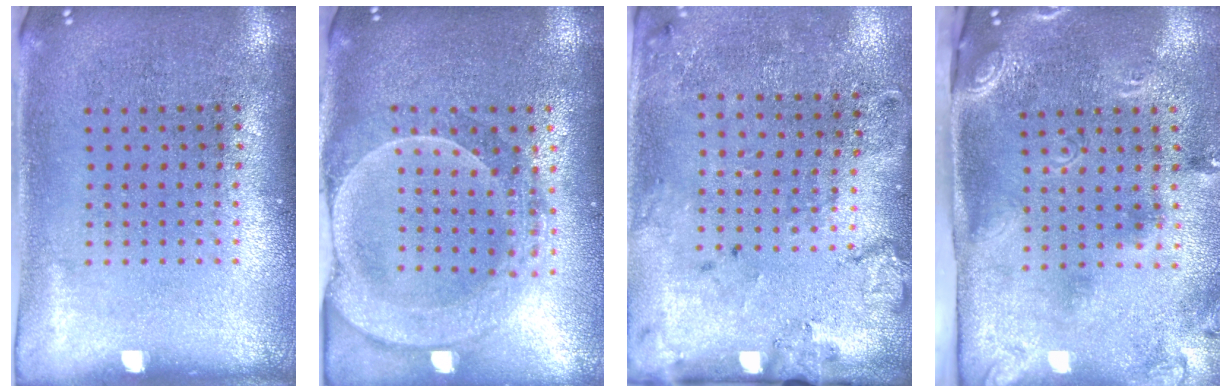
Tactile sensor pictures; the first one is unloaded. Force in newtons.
{"total": 2.3, "press": 2.1, "slide": 0.9}
{"total": 2.1, "press": 1.5, "slide": 1.5}
{"total": 2.8, "press": 1.9, "slide": 2.0}